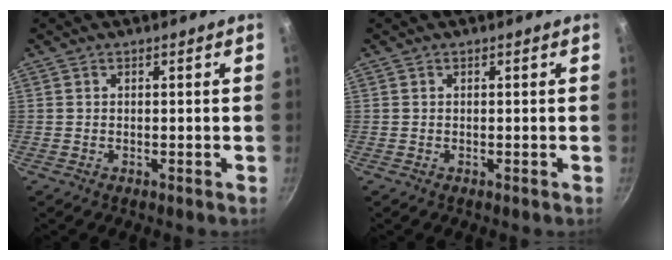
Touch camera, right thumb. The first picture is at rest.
{"total": 0.0}